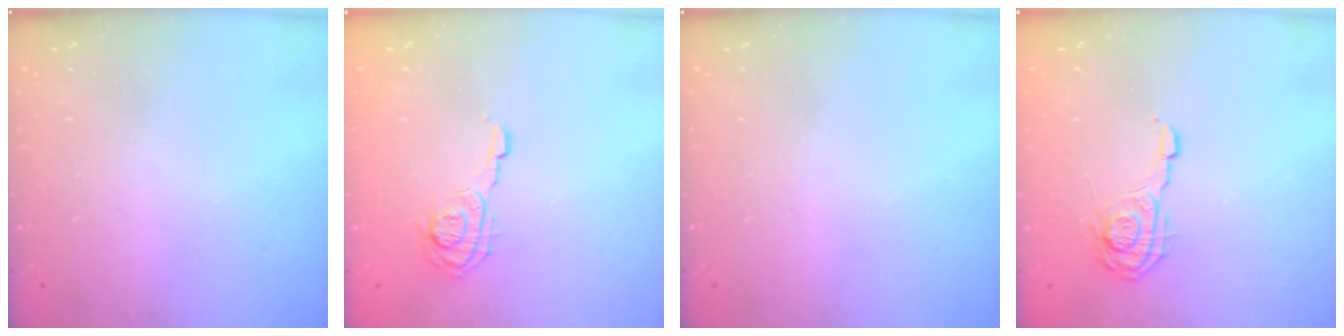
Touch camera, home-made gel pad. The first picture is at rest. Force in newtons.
{"total": 9.6, "press": 9.5, "slide": 1.2}
{"total": 0.0}
{"total": 10.3, "press": 10.3, "slide": 0.8}